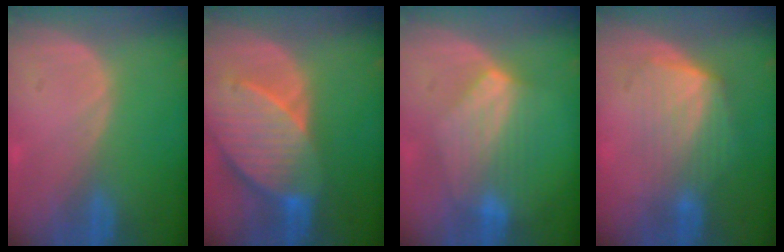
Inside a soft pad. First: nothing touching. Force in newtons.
{"total": 10.4, "press": 9.1, "slide": 5.0}
{"total": 6.8, "press": 6.7, "slide": 1.1}
{"total": 6.8, "press": 6.4, "slide": 2.5}